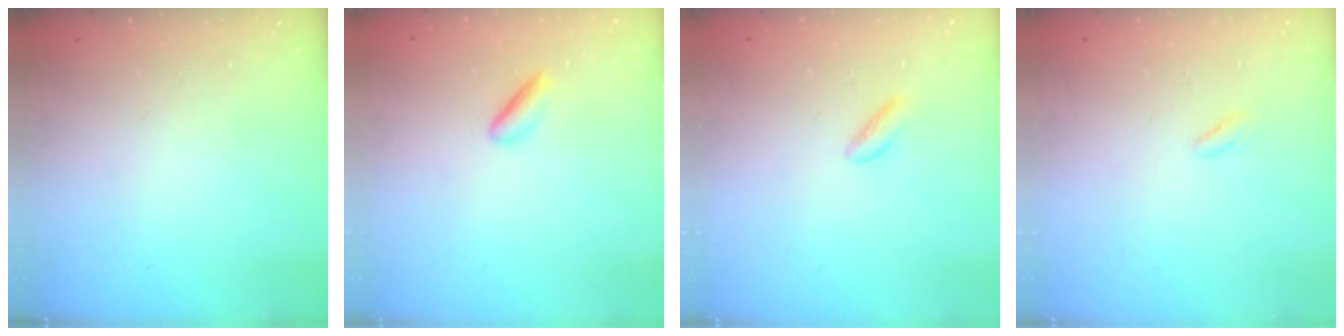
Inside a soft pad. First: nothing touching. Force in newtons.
{"total": 2.0, "press": 2.0, "slide": 0.3}
{"total": 2.2, "press": 2.0, "slide": 0.9}
{"total": 0.7, "press": 0.5, "slide": 0.5}